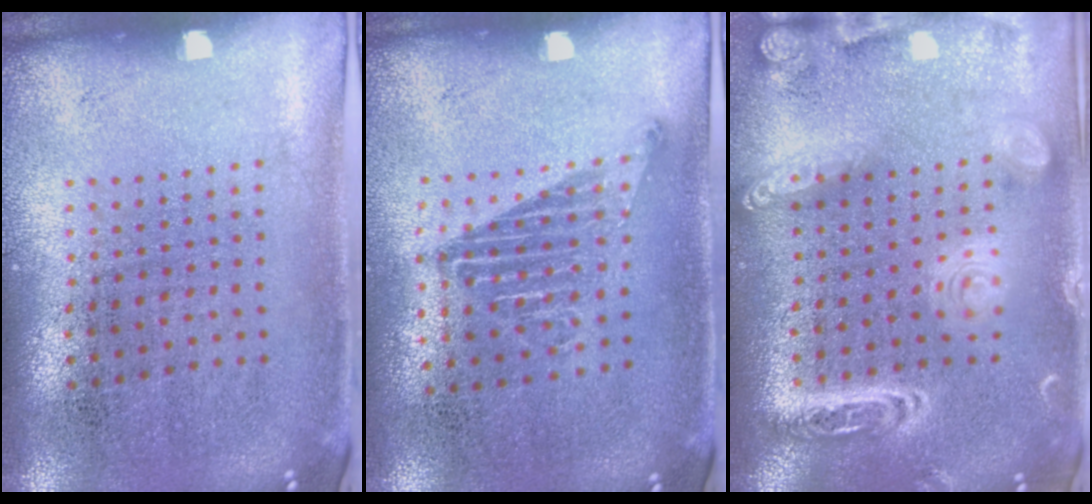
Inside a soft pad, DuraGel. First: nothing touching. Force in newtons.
{"total": 1.1, "press": 1.0, "slide": 0.4}
{"total": 2.7, "press": 2.7, "slide": 0.2}